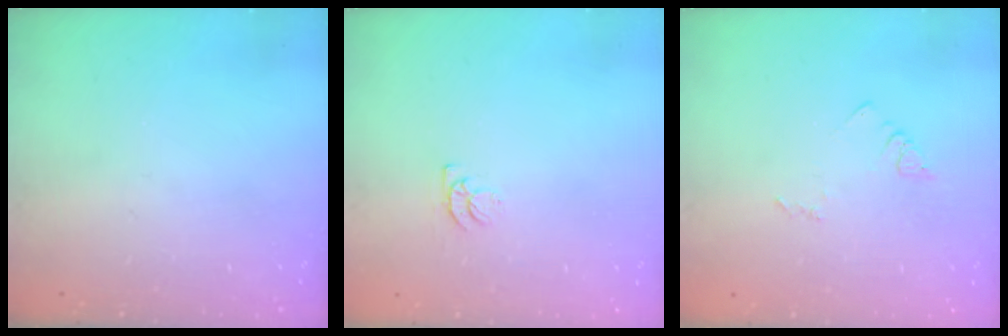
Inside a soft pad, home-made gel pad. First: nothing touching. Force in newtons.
{"total": 4.3, "press": 4.2, "slide": 0.5}
{"total": 3.7, "press": 3.7, "slide": 0.3}